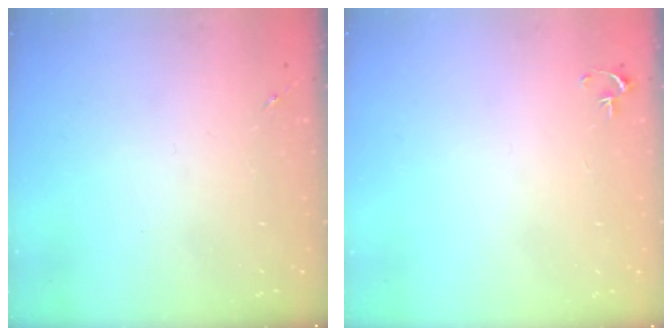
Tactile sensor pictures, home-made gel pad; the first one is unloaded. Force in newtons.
{"total": 3.4, "press": 3.4, "slide": 0.3}